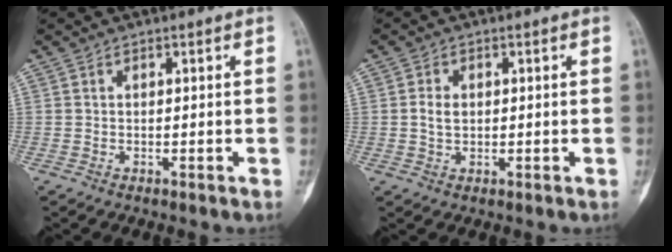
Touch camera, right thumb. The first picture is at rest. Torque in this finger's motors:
{"motor_torque": [0.11, 0.10, 0.21, -0.19, 0.02]}